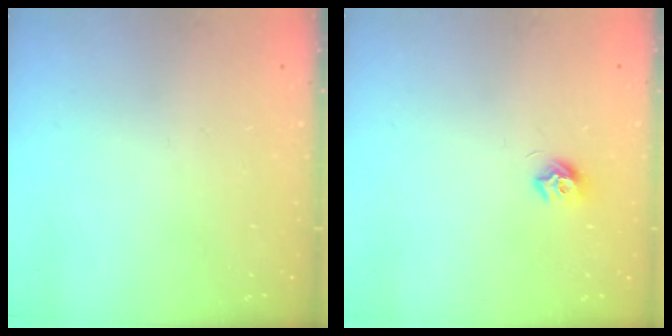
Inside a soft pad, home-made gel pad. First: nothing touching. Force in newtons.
{"total": 7.6, "press": 7.6, "slide": 0.8}